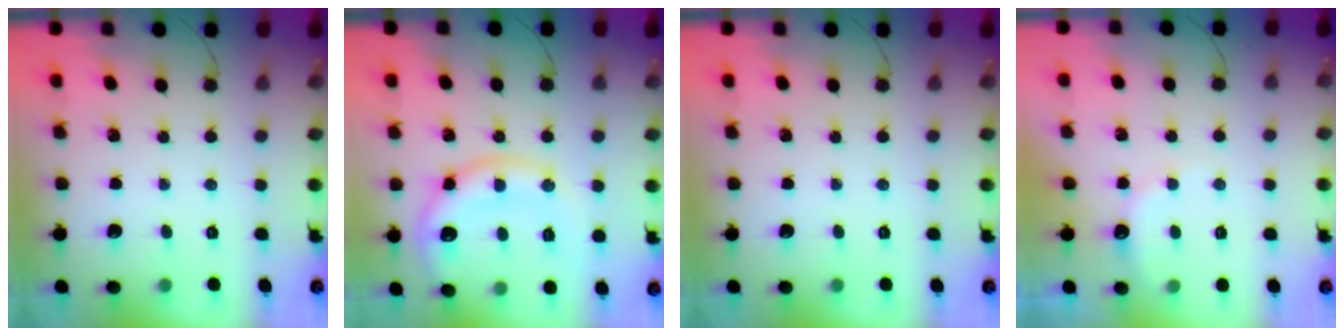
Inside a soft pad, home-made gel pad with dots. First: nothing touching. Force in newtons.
{"total": 12.5, "press": 12.4, "slide": 1.6}
{"total": 0.0}
{"total": 5.6, "press": 5.5, "slide": 1.3}